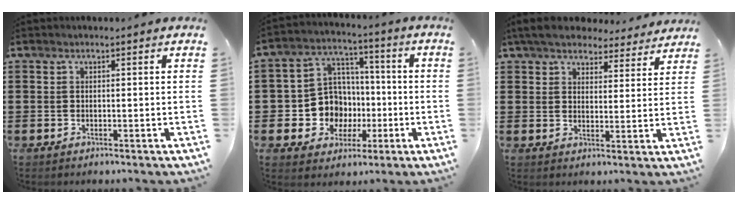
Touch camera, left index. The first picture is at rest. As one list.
[{"total": 9.7, "force": [-0.9, 9.2, 2.9], "torque": [-0.107, 0.007, -0.009]}, {"total": 6.2, "force": [5.7, 1.3, 1.8], "torque": [-0.058, -0.021, 0.104]}]